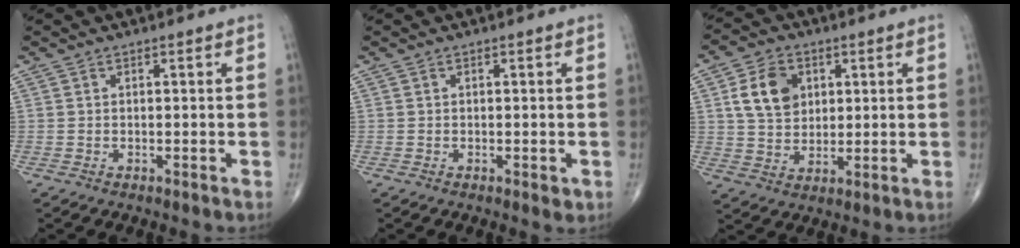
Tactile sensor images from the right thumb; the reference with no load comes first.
{"total": 1.2, "force": [-0.3, 0.5, 1.0], "torque": [-0.009, -0.002, -0.004]}
{"total": 9.4, "force": [2.8, 7.0, 5.6], "torque": [-0.080, -0.007, 0.054]}